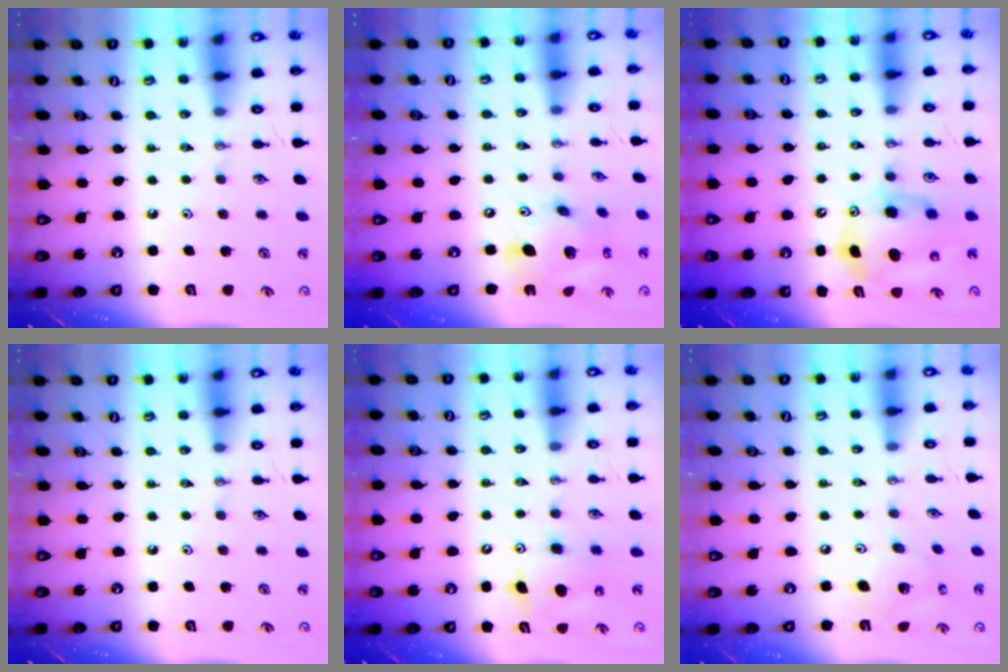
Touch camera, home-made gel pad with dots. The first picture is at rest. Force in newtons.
{"total": 16.5, "press": 16.3, "slide": 3.1}
{"total": 9.4, "press": 9.1, "slide": 2.4}
{"total": 0.0}
{"total": 9.1, "press": 9.1, "slide": 0.3}
{"total": 11.7, "press": 11.5, "slide": 2.2}